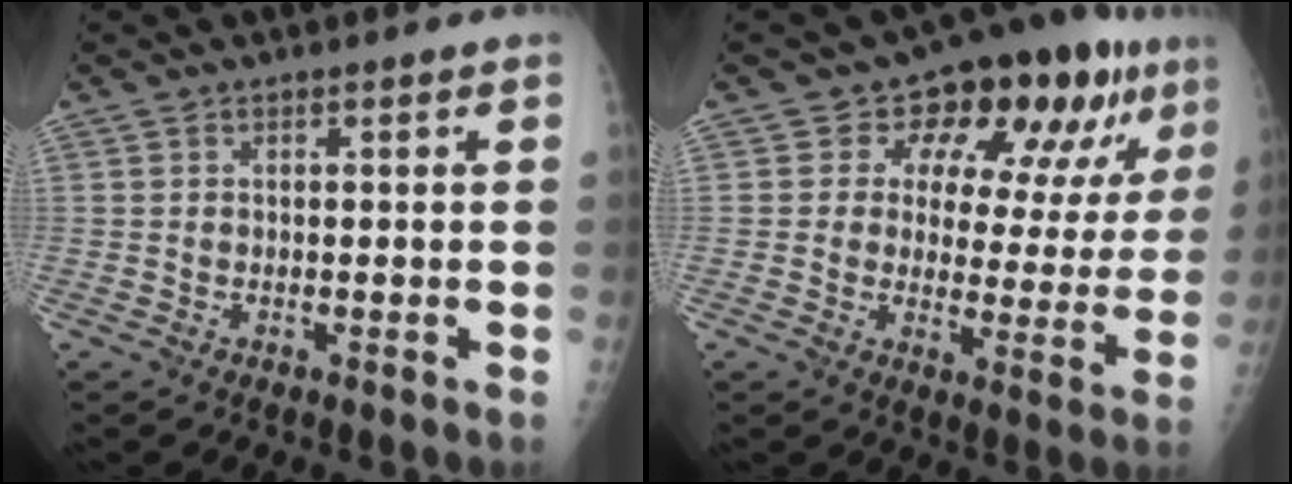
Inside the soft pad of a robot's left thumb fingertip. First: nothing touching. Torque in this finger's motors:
{"motor_torque": [0.28, 0.43, -0.12, -0.37, 0.07]}